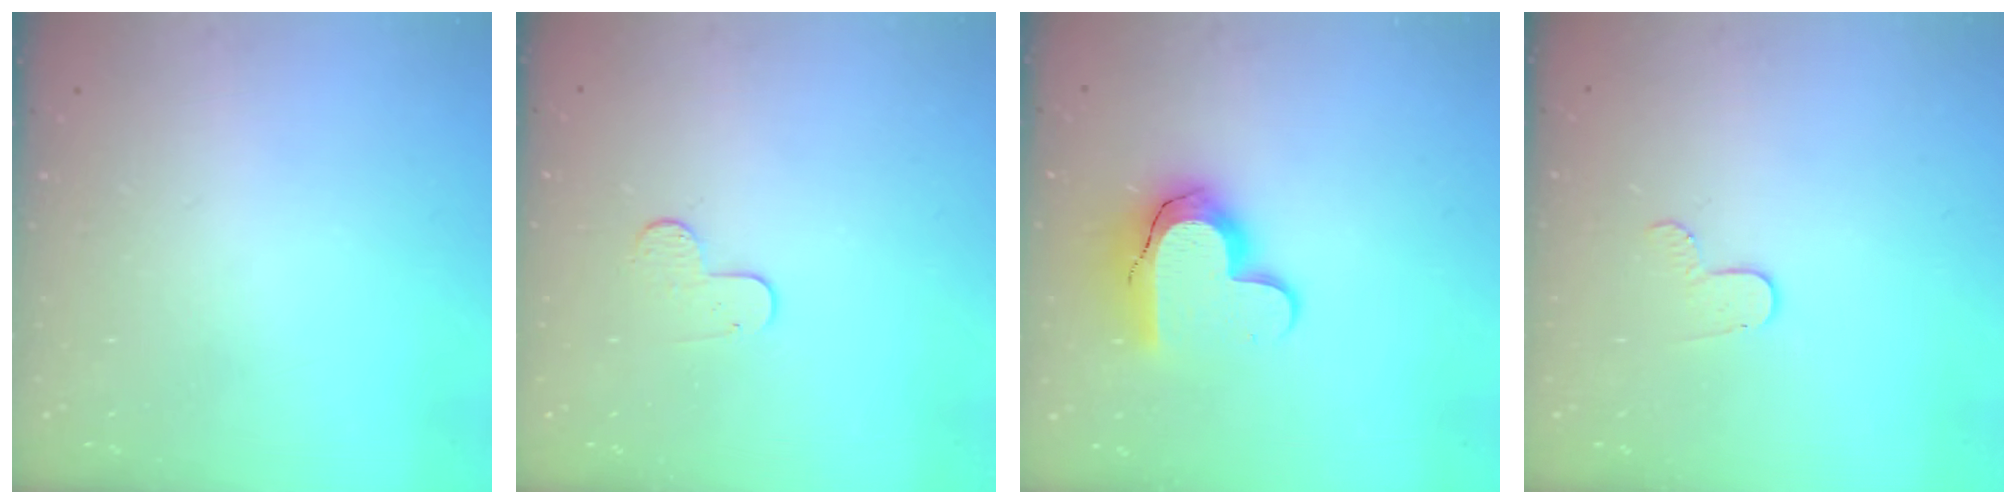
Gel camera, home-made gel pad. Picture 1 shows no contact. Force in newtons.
{"total": 6.5, "press": 6.4, "slide": 0.4}
{"total": 11.7, "press": 11.7, "slide": 0.8}
{"total": 5.7, "press": 5.7, "slide": 0.5}